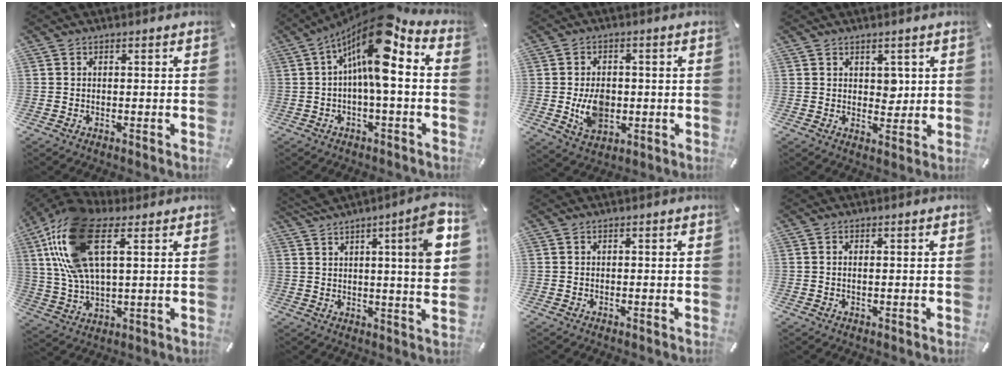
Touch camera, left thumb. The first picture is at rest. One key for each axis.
{"total": 14.9, "fx": 3.7, "fy": 4.6, "fz": 13.7, "tx": -0.264, "ty": -0.030, "tz": 0.052}
{"total": 8.0, "fx": -0.9, "fy": 5.9, "fz": 5.4, "tx": -0.097, "ty": -0.004, "tz": -0.017}
{"total": 3.2, "fx": 1.5, "fy": 2.4, "fz": 1.4, "tx": 0.001, "ty": -0.011, "tz": 0.021}
{"total": 18.7, "fx": 7.8, "fy": 8.9, "fz": 14.5, "tx": -0.328, "ty": -0.003, "tz": 0.139}
{"total": 13.2, "fx": 5.3, "fy": 1.3, "fz": 12.0, "tx": -0.178, "ty": -0.032, "tz": 0.080}
{"total": 0.0}
{"total": 0.8, "fx": 0.0, "fy": 0.1, "fz": 0.8, "tx": -0.015, "ty": -0.002, "tz": 0.001}